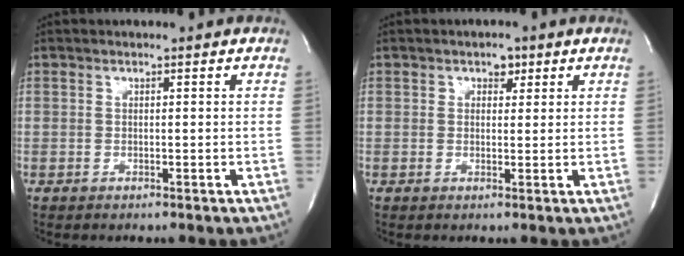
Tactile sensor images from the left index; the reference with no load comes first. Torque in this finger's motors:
{"motor_torque": [-0.33, 0.35, -0.10, -0.01]}